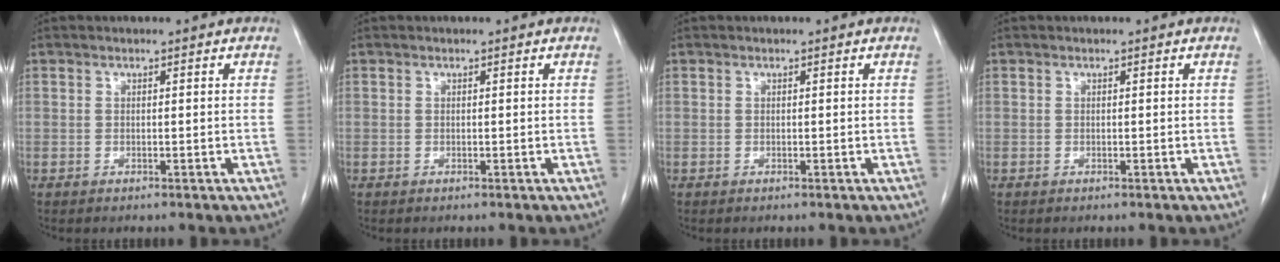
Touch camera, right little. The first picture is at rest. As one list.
[{"total": 0.0}, {"total": 0.0}, {"total": 0.0}]